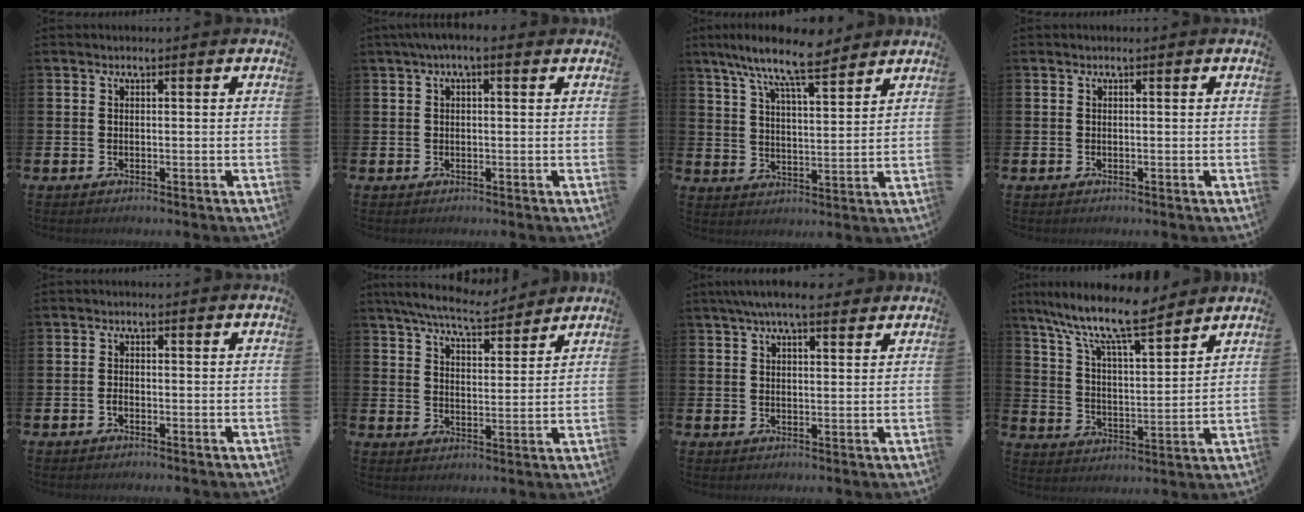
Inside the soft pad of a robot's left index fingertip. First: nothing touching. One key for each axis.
{"total": 1.6, "fx": 0.7, "fy": 0.4, "fz": 1.4, "tx": -0.018, "ty": 0.002, "tz": 0.008}
{"total": 9.6, "fx": 8.3, "fy": 1.2, "fz": 4.6, "tx": -0.103, "ty": -0.038, "tz": 0.146}
{"total": 0.0}
{"total": 1.0, "fx": -0.6, "fy": 0.5, "fz": 0.6, "tx": -0.011, "ty": -0.001, "tz": -0.013}
{"total": 7.3, "fx": 6.9, "fy": 1.0, "fz": 2.3, "tx": -0.064, "ty": -0.033, "tz": 0.123}
{"total": 5.5, "fx": 4.7, "fy": 1.0, "fz": 2.7, "tx": -0.062, "ty": -0.007, "tz": 0.084}
{"total": 10.4, "fx": 9.2, "fy": 1.5, "fz": 4.7, "tx": -0.114, "ty": -0.059, "tz": 0.157}